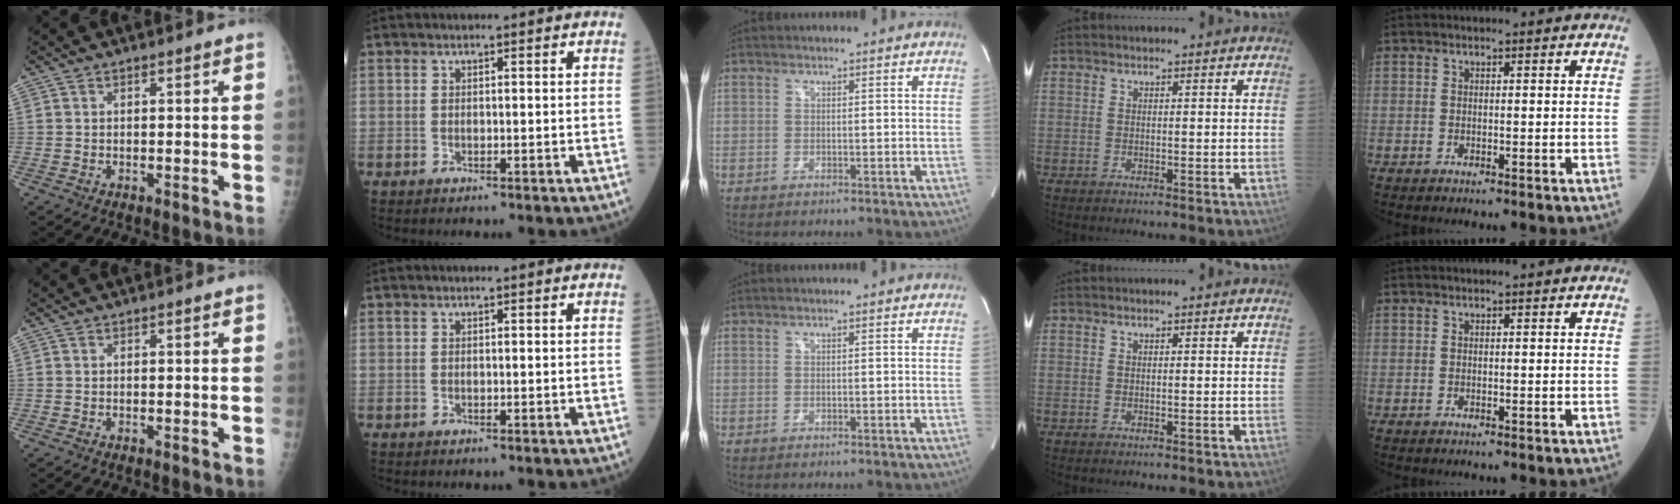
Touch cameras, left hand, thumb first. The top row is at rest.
{}